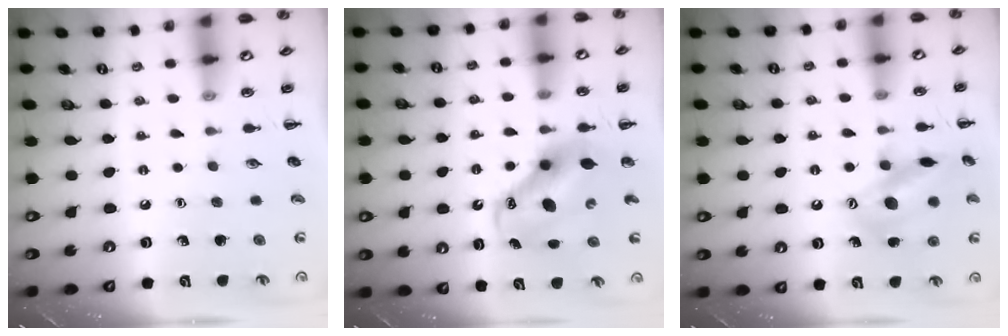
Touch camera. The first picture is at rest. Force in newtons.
{"total": 8.4, "press": 8.2, "slide": 2.1}
{"total": 15.1, "press": 15.0, "slide": 1.6}